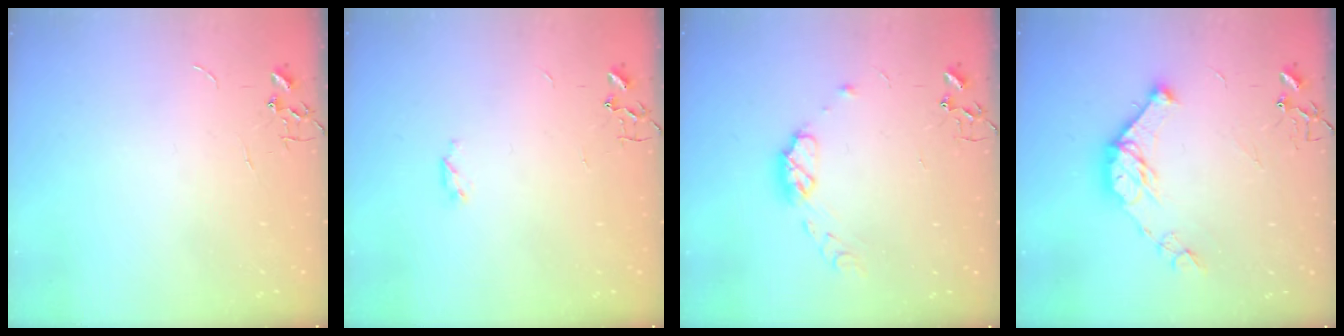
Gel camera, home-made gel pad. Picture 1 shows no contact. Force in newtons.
{"total": 3.5, "press": 3.4, "slide": 0.5}
{"total": 8.4, "press": 8.3, "slide": 0.6}
{"total": 13.7, "press": 13.7, "slide": 0.7}